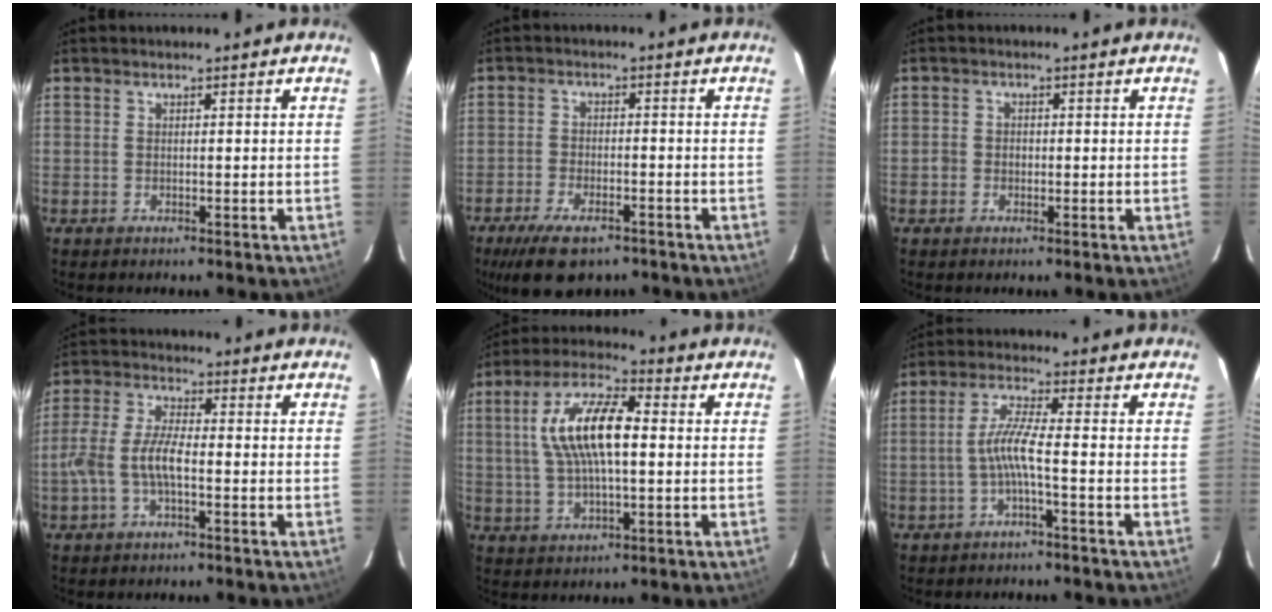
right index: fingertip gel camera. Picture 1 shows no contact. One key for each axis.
{"total": 10.5, "fx": -7.3, "fy": 4.4, "fz": 6.0, "tx": -0.141, "ty": -0.019, "tz": -0.122}
{"total": 2.0, "fx": -0.8, "fy": 1.8, "fz": 0.4, "tx": -0.009, "ty": 0.003, "tz": -0.015}
{"total": 7.6, "fx": -2.1, "fy": 2.7, "fz": 6.8, "tx": -0.150, "ty": 0.010, "tz": -0.041}
{"total": 13.2, "fx": 1.6, "fy": 4.9, "fz": 12.2, "tx": -0.236, "ty": 0.019, "tz": 0.028}
{"total": 4.9, "fx": -1.8, "fy": -0.5, "fz": 4.5, "tx": -0.102, "ty": 0.007, "tz": -0.033}